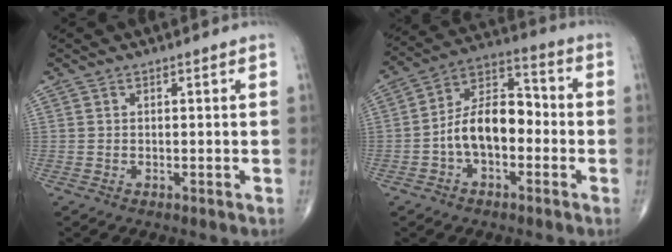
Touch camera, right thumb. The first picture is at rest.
{"total": 12.3, "force": [-2.4, 7.3, 9.6], "torque": [-0.150, 0.047, -0.054]}